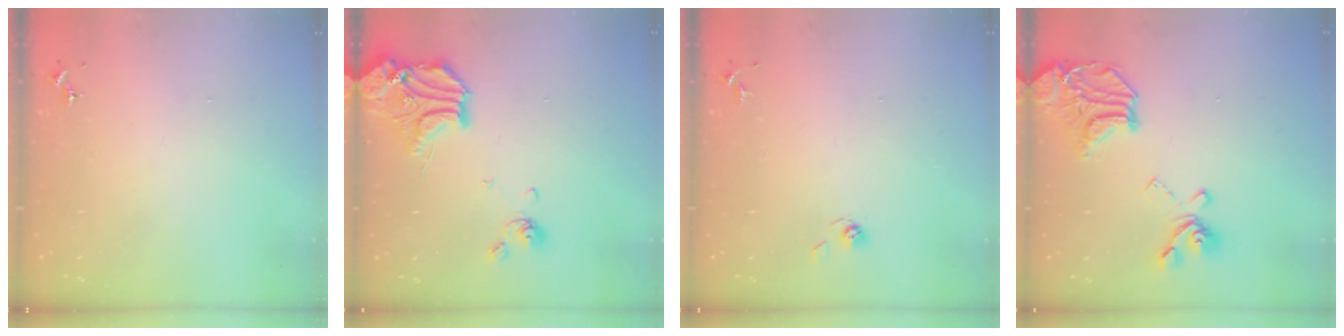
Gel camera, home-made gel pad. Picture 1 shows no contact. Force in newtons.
{"total": 16.0, "press": 15.8, "slide": 2.5}
{"total": 3.8, "press": 3.3, "slide": 1.8}
{"total": 18.3, "press": 18.1, "slide": 2.4}